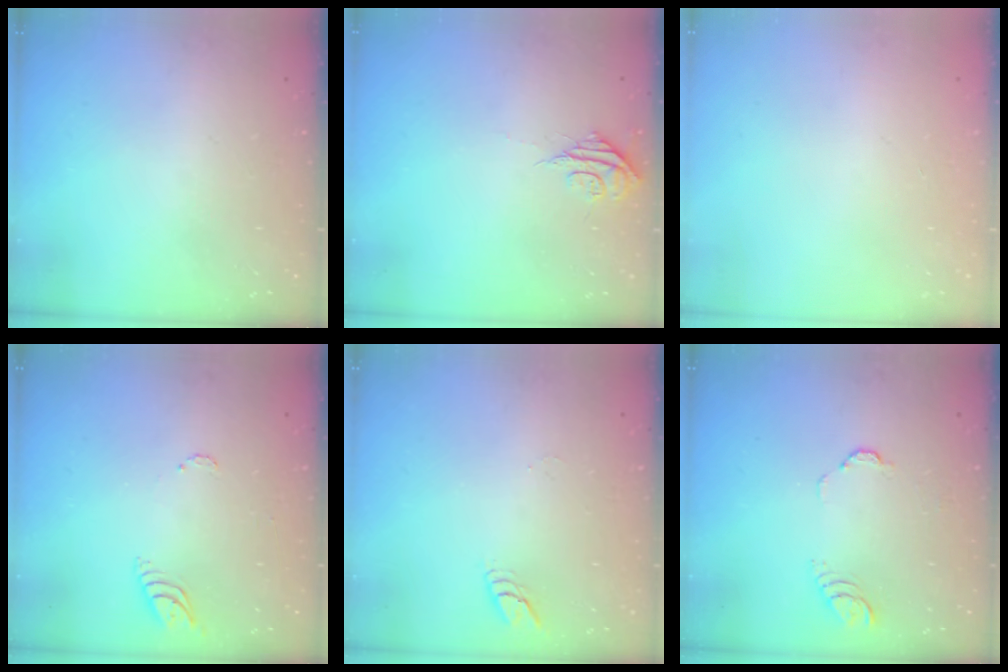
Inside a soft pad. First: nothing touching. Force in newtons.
{"total": 5.6, "press": 5.6, "slide": 0.4}
{"total": 0.0}
{"total": 5.1, "press": 5.0, "slide": 0.5}
{"total": 4.4, "press": 4.3, "slide": 0.4}
{"total": 3.3, "press": 3.3, "slide": 0.2}